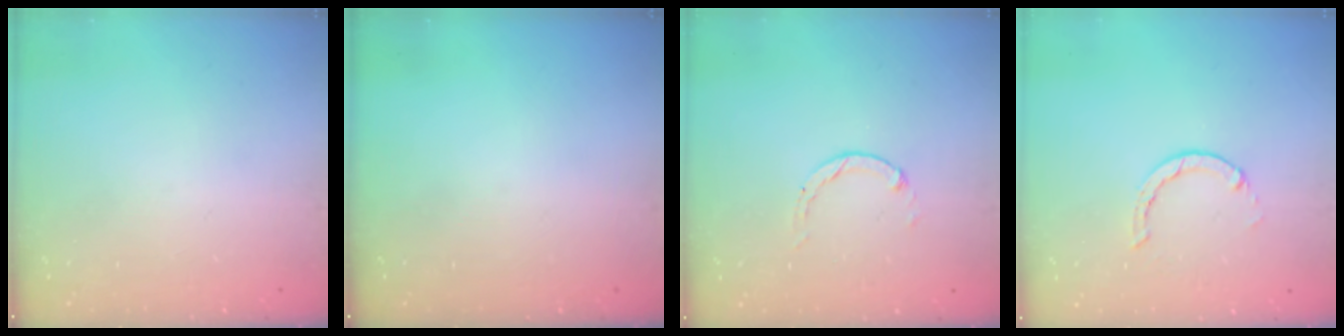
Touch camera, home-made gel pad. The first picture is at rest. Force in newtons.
{"total": 0.0}
{"total": 0.7, "press": 0.6, "slide": 0.2}
{"total": 1.3, "press": 1.2, "slide": 0.3}